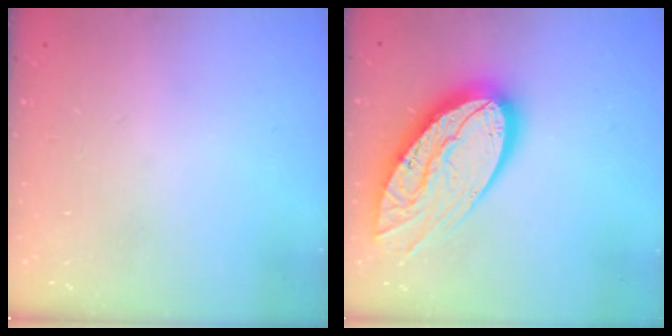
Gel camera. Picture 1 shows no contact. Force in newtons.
{"total": 22.4, "press": 22.3, "slide": 1.7}